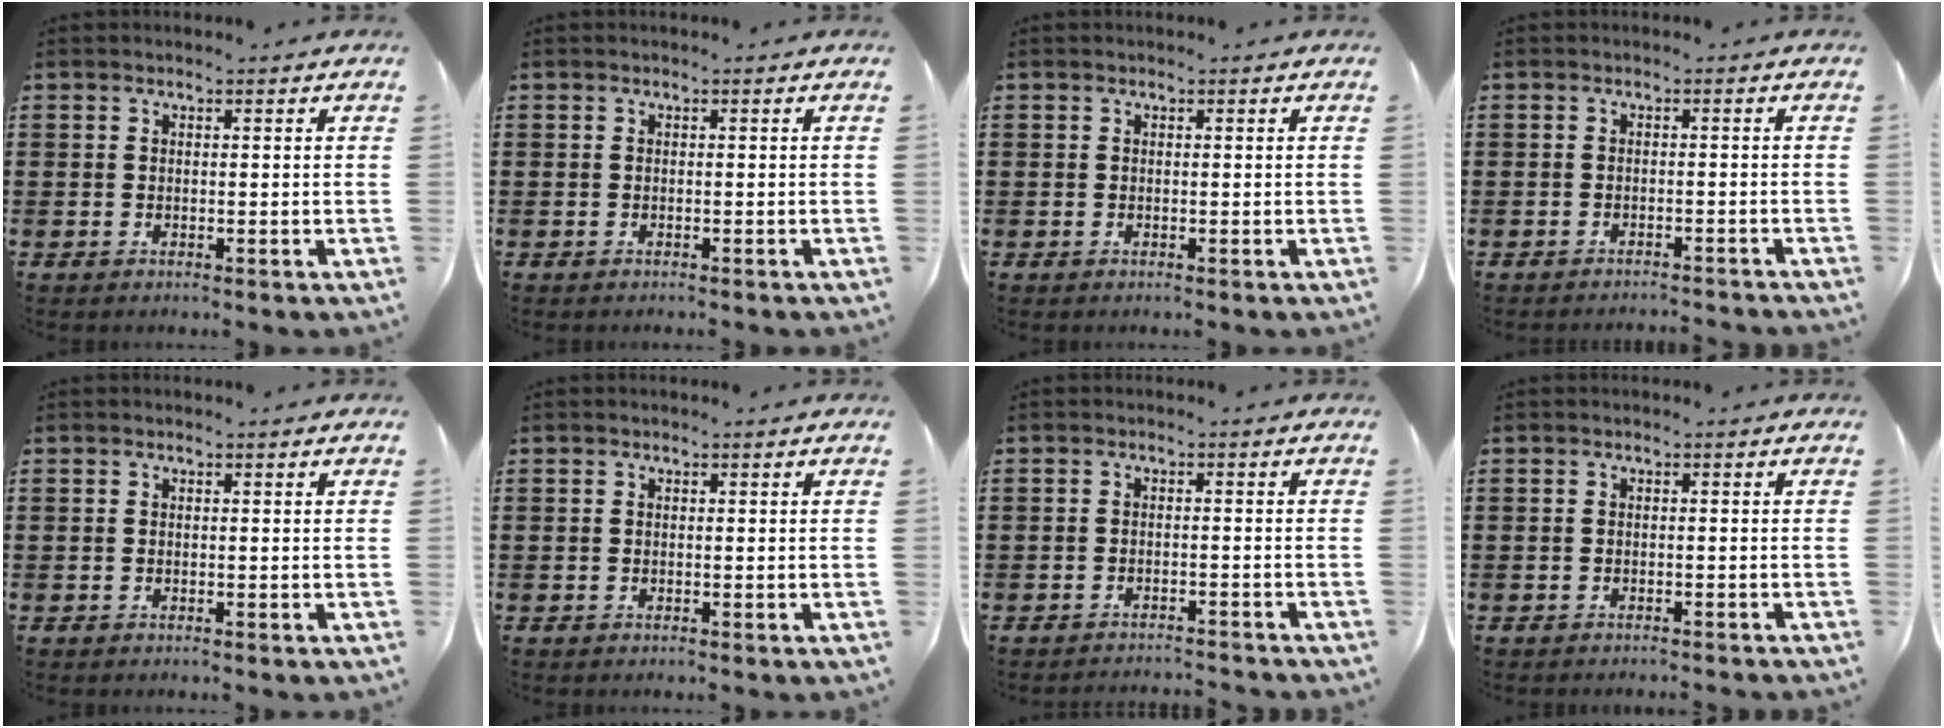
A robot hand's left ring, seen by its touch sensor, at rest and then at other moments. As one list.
[{"total": 0.0}, {"total": 0.0}, {"total": 1.1, "force": [-1.1, -0.2, 0.1], "torque": [0.000, 0.005, -0.023]}, {"total": 0.0}, {"total": 0.0}, {"total": 1.5, "force": [-1.5, -0.2, 0.1], "torque": [-0.001, 0.006, -0.032]}, {"total": 0.7, "force": [-0.7, -0.1, 0.2], "torque": [-0.005, -0.002, -0.013]}]